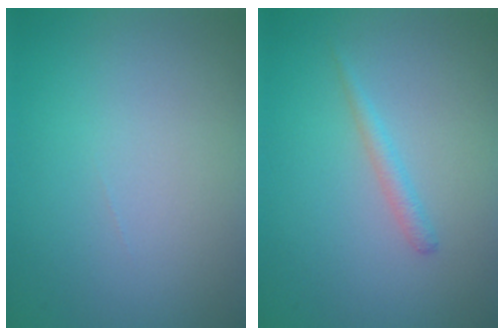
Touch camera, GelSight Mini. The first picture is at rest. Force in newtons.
{"total": 1.2, "press": 1.1, "slide": 0.1}